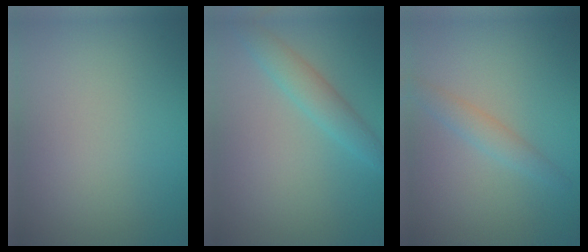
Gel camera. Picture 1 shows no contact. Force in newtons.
{"total": 2.6, "press": 2.6, "slide": 0.0}
{"total": 1.9, "press": 1.9, "slide": 0.0}